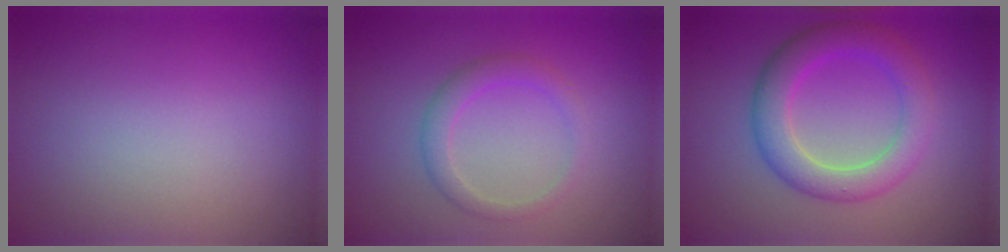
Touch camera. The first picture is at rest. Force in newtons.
{"total": 2.2, "press": 2.2, "slide": 0.1}
{"total": 5.0, "press": 5.0, "slide": 0.2}